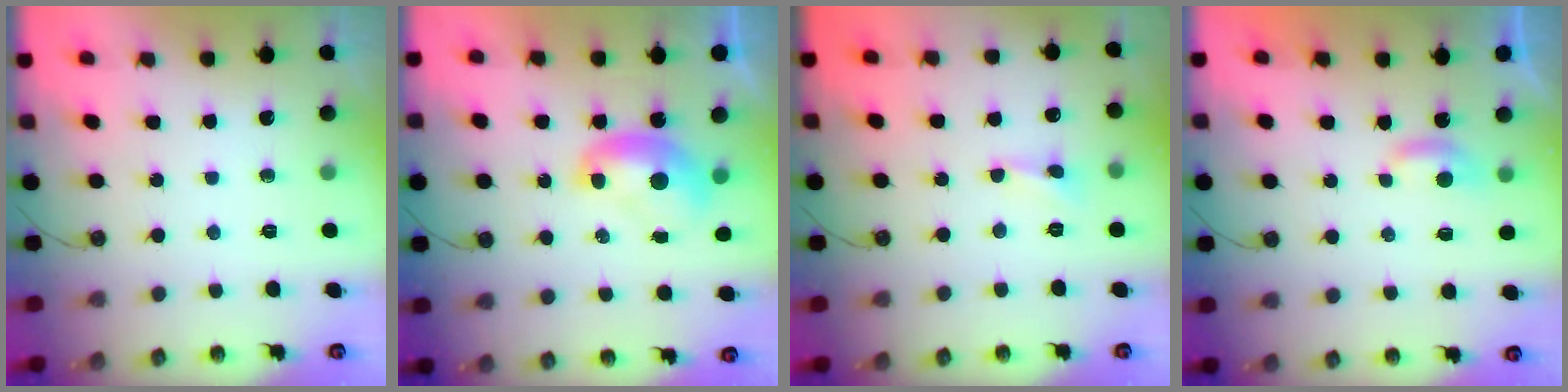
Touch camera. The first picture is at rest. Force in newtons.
{"total": 1.9, "press": 1.9, "slide": 0.2}
{"total": 1.9, "press": 1.8, "slide": 0.6}
{"total": 2.7, "press": 2.7, "slide": 0.4}